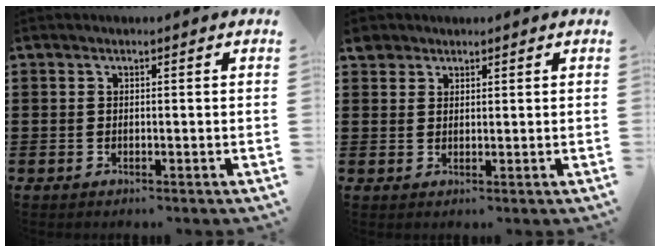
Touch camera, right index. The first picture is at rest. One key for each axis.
{"total": 2.3, "fx": 1.8, "fy": 1.4, "fz": 0.1, "tx": -0.009, "ty": 0.011, "tz": 0.036}